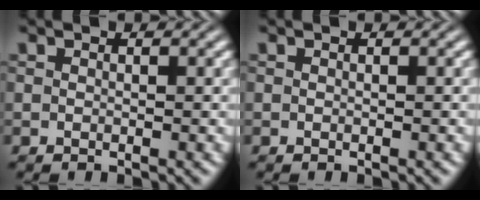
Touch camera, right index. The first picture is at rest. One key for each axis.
{"total": 0.0}